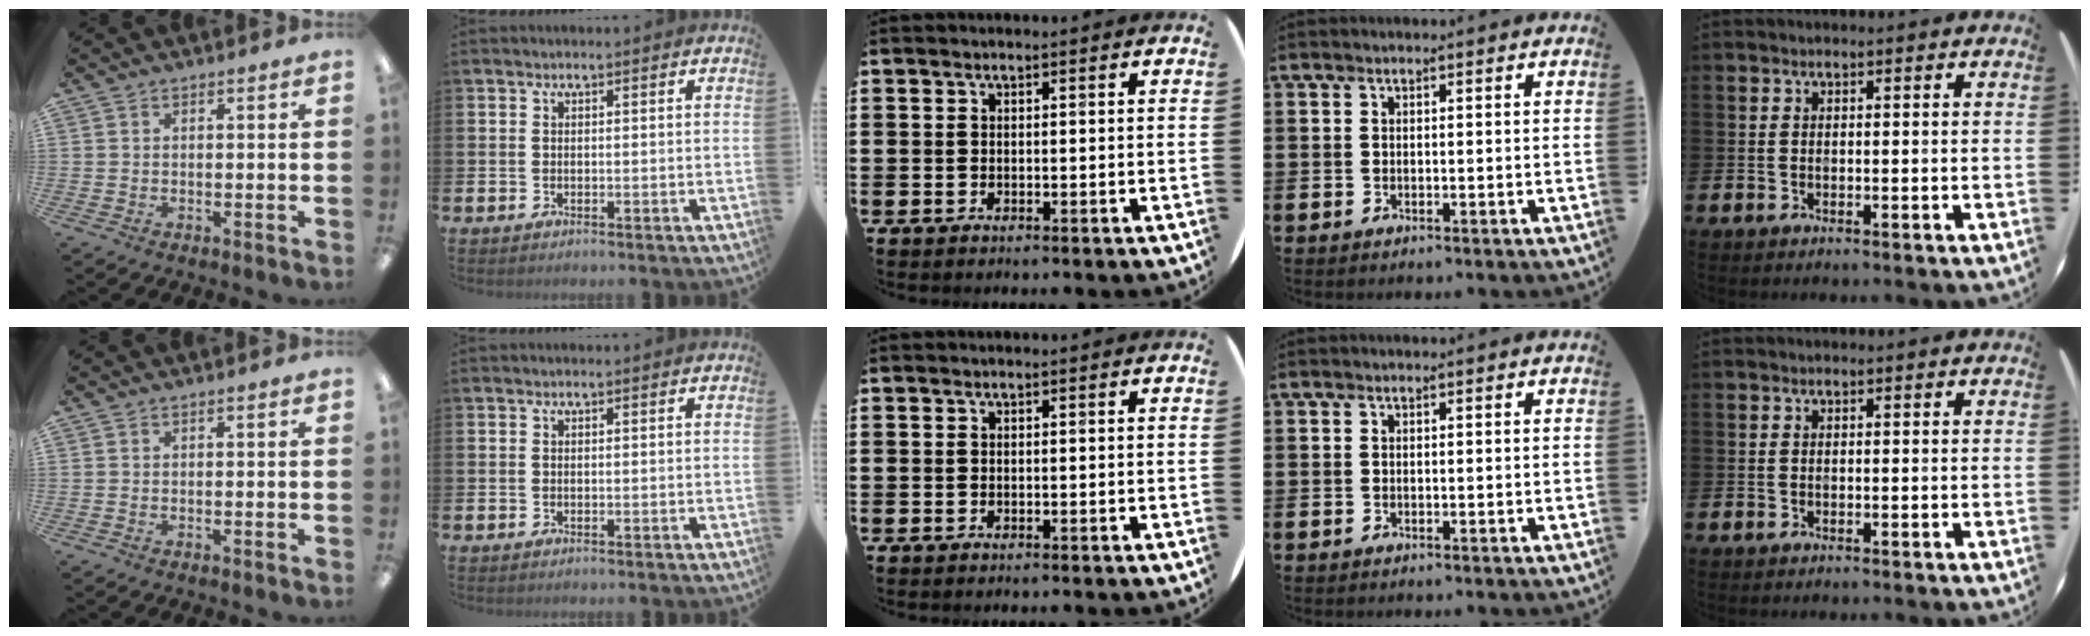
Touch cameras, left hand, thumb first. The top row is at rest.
{}